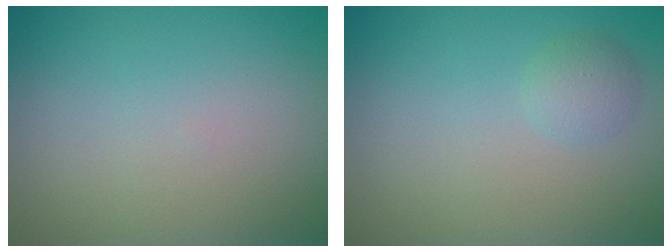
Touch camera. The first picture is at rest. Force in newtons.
{"total": 1.4, "press": 1.4, "slide": 0.1}